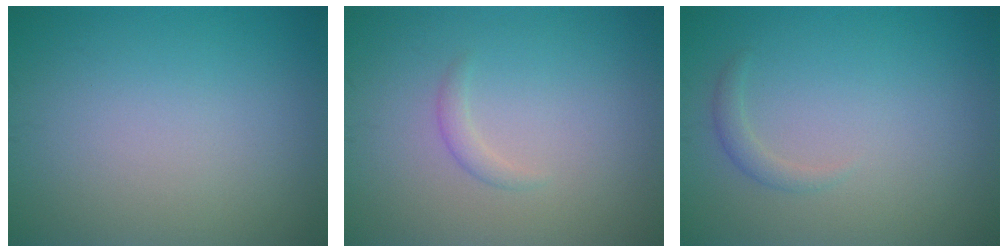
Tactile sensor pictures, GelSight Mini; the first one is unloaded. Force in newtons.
{"total": 0.9, "press": 0.9, "slide": 0.0}
{"total": 1.1, "press": 1.1, "slide": 0.0}